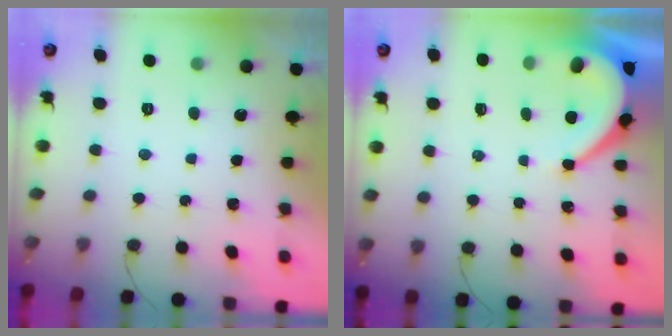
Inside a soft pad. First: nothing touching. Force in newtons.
{"total": 5.8, "press": 5.7, "slide": 0.8}